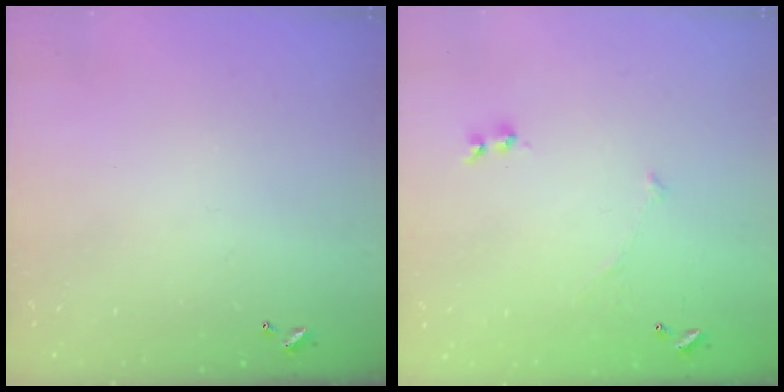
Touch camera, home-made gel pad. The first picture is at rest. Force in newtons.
{"total": 4.8, "press": 4.7, "slide": 0.8}